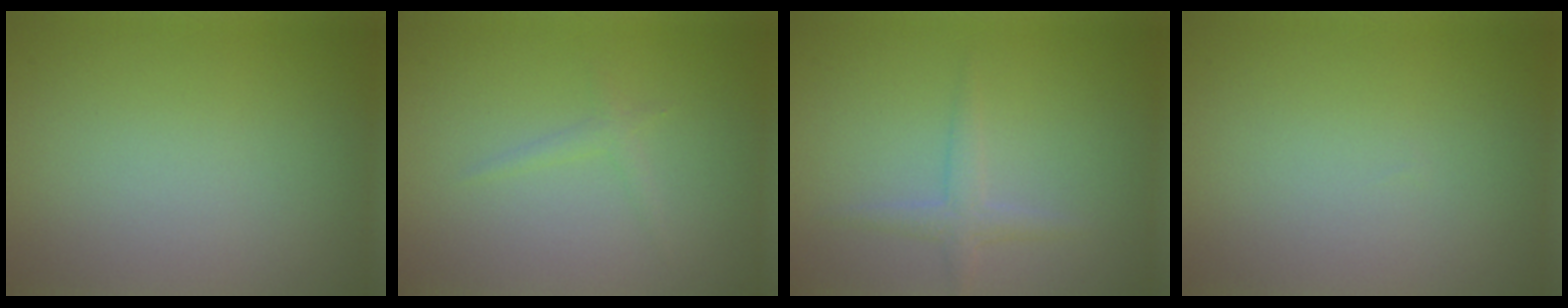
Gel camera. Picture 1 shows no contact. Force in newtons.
{"total": 0.9, "press": 0.9, "slide": 0.1}
{"total": 1.7, "press": 1.7, "slide": 0.0}
{"total": 0.0}